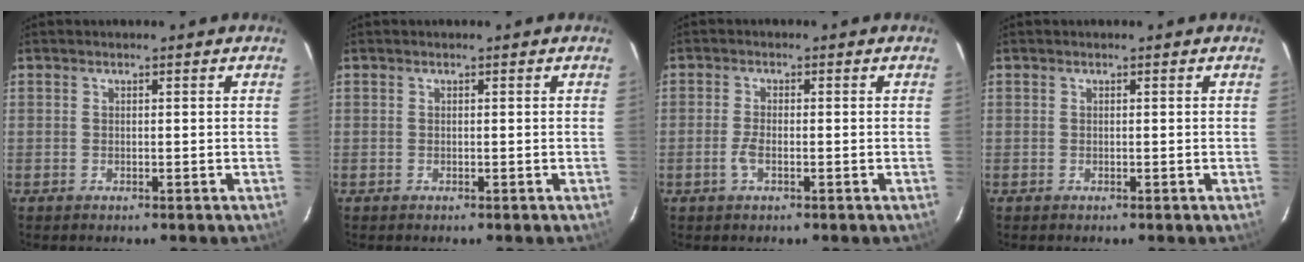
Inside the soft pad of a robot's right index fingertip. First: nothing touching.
{"total": 0.0}
{"total": 2.7, "force": [-0.9, 1.0, 2.3], "torque": [-0.054, -0.001, -0.019]}
{"total": 0.0}